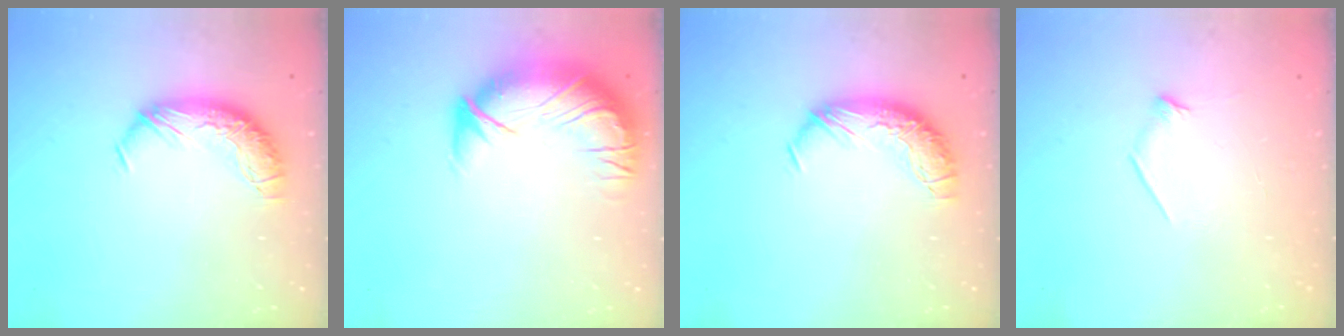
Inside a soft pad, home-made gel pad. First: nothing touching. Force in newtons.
{"total": 2.8, "press": 0.4, "slide": 2.8}
{"total": 0.0}
{"total": 6.6, "press": 6.5, "slide": 0.9}